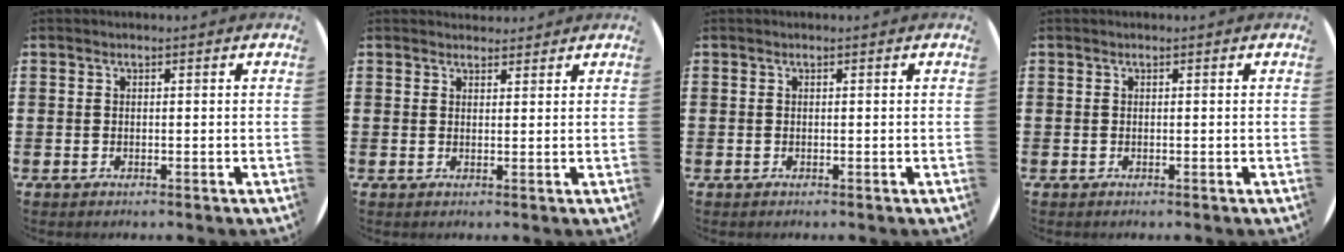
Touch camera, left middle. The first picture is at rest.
{"total": 1.5, "force": [1.5, 0.4, -0.2], "torque": [0.002, 0.003, 0.029]}
{"total": 0.0}
{"total": 0.0}